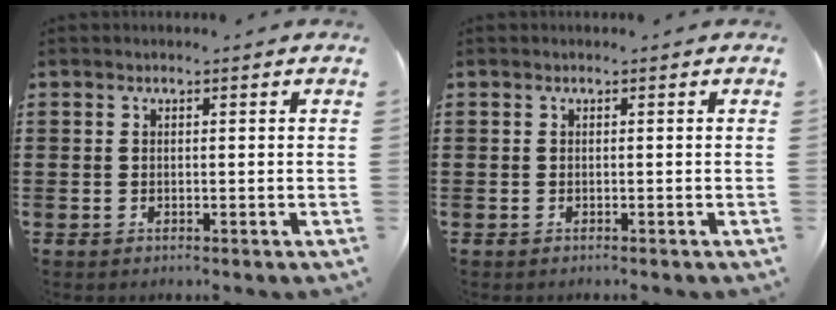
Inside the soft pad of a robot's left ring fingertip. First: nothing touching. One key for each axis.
{"total": 0.0}